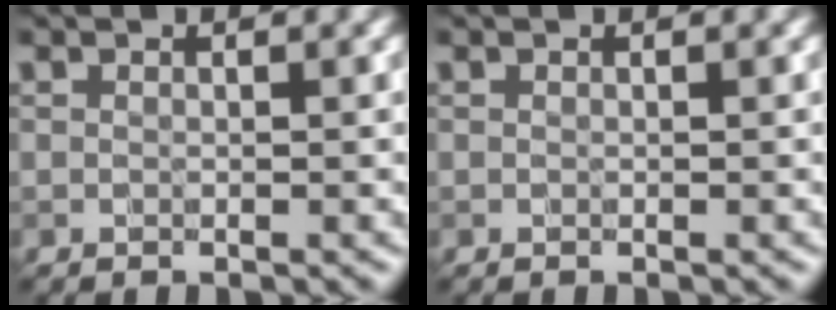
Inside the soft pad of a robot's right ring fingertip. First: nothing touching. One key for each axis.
{"total": 0.0}